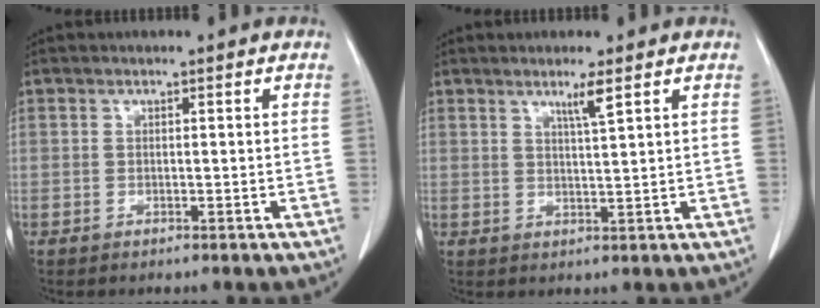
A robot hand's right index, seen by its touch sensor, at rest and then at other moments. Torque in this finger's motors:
{"motor_torque": [-0.07, 0.17, -0.02, 0.02]}